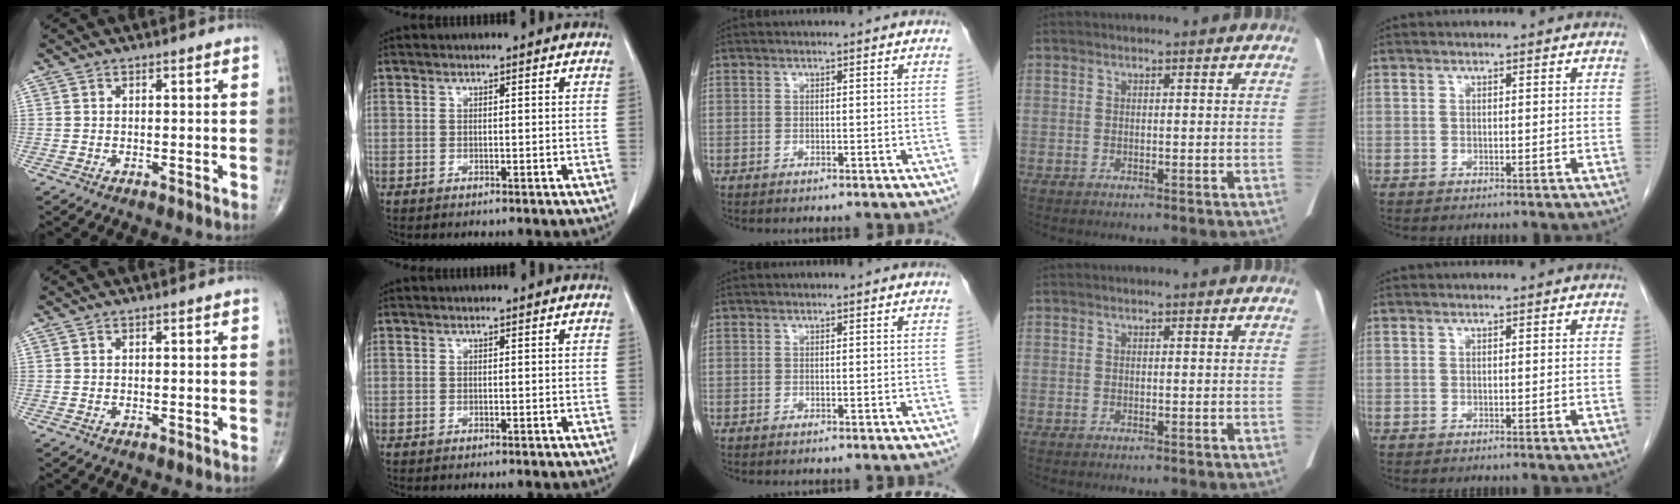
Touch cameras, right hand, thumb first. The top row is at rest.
{}